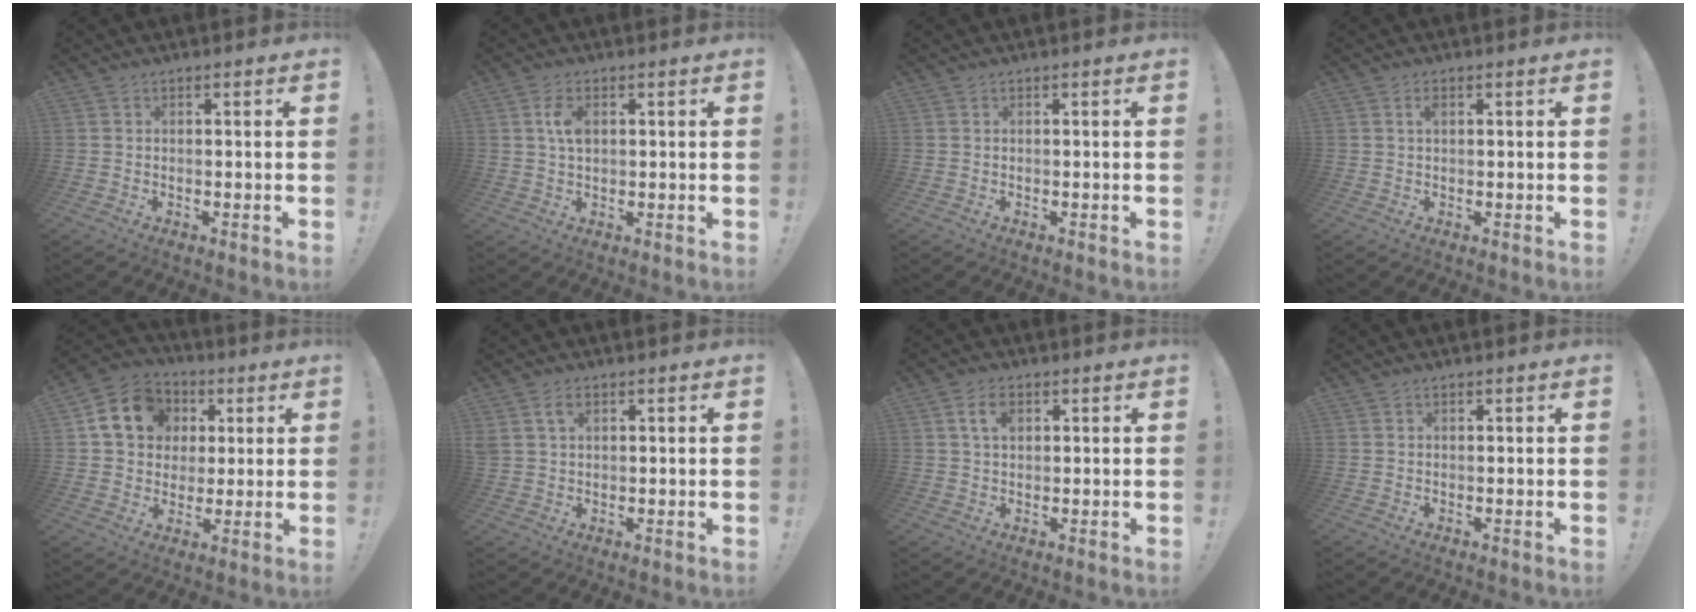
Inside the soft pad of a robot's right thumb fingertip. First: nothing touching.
{"total": 5.1, "force": [1.2, 2.9, 4.0], "torque": [-0.075, 0.002, 0.018]}
{"total": 0.0}
{"total": 1.6, "force": [0.5, 0.8, 1.3], "torque": [-0.018, 0.001, 0.006]}
{"total": 14.4, "force": [4.4, 12.1, 6.5], "torque": [-0.089, -0.005, 0.091]}
{"total": 3.9, "force": [1.8, 2.4, 2.4], "torque": [-0.042, 0.001, 0.034]}
{"total": 5.4, "force": [1.7, 3.2, 4.0], "torque": [-0.067, 0.003, 0.030]}
{"total": 0.5, "force": [0.3, 0.3, 0.3], "torque": [-0.003, -0.001, 0.006]}